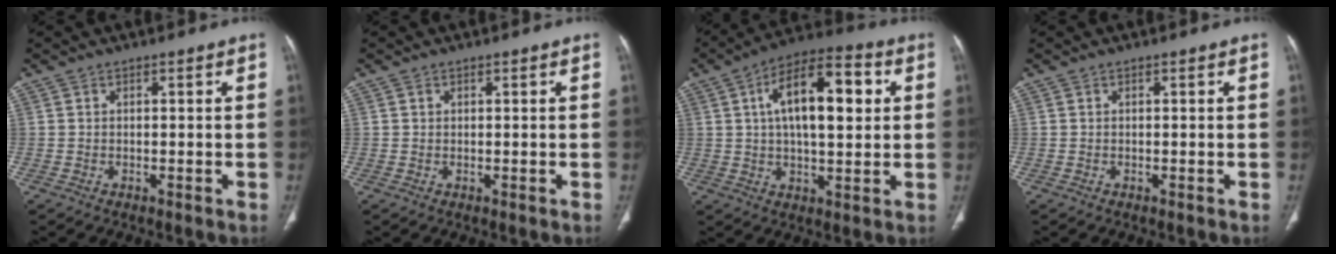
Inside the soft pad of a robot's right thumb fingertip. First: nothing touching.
{"total": 0.5, "force": [0.3, 0.4, 0.1], "torque": [0.002, 0.000, 0.005]}
{"total": 16.4, "force": [3.8, 7.2, 14.2], "torque": [-0.213, 0.017, 0.055]}
{"total": 0.0}